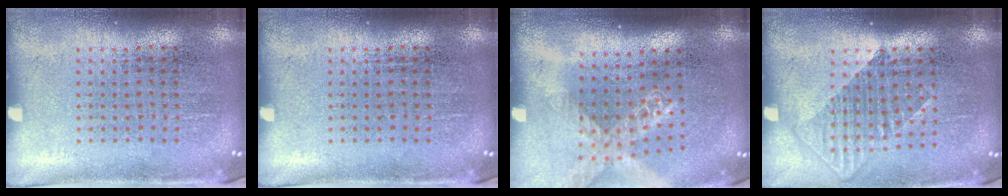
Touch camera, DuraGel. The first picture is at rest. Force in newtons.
{"total": 0.0}
{"total": 1.5, "press": 1.3, "slide": 0.8}
{"total": 1.2, "press": 1.0, "slide": 0.6}